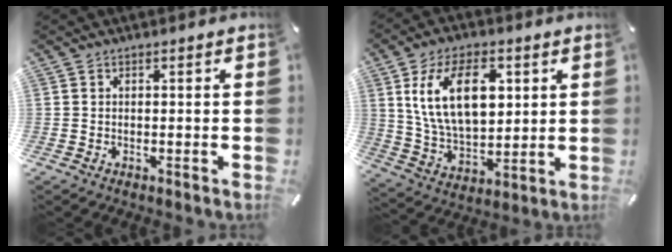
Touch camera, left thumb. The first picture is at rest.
{"total": 16.9, "force": [5.2, 10.2, 12.4], "torque": [-0.249, 0.004, 0.088]}